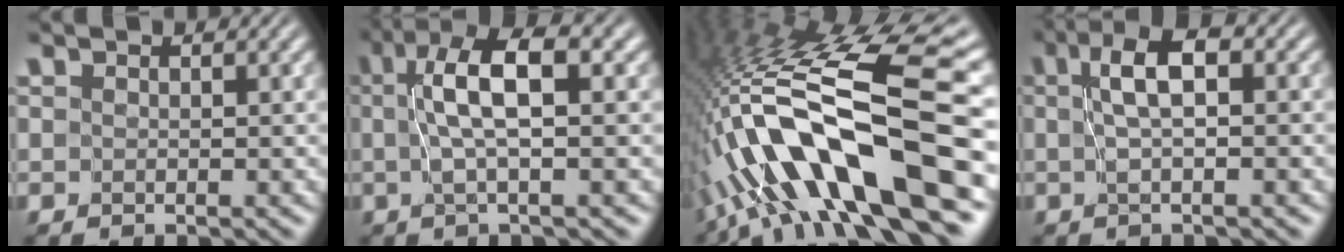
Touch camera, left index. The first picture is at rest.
{"total": 5.8, "force": [1.1, 1.2, 5.6], "torque": [-0.099, 0.014, 0.017]}
{"total": 14.8, "force": [-5.1, 3.2, 13.5], "torque": [-0.240, 0.029, -0.076]}
{"total": 3.7, "force": [0.6, 0.6, 3.6], "torque": [-0.061, 0.012, 0.009]}